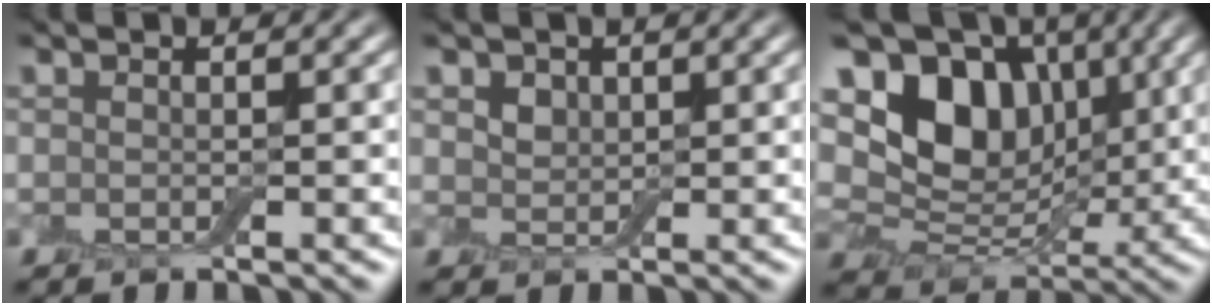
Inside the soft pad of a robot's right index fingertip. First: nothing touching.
{"total": 2.1, "force": [1.2, 1.5, 0.9], "torque": [-0.021, 0.003, 0.021]}
{"total": 10.5, "force": [3.5, 7.6, 6.4], "torque": [-0.121, 0.008, 0.048]}